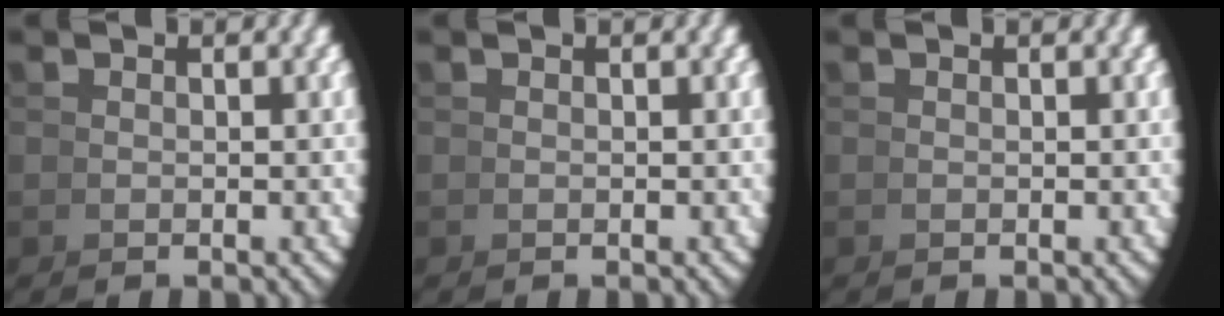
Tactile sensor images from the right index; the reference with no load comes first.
{"total": 0.0}
{"total": 0.0}